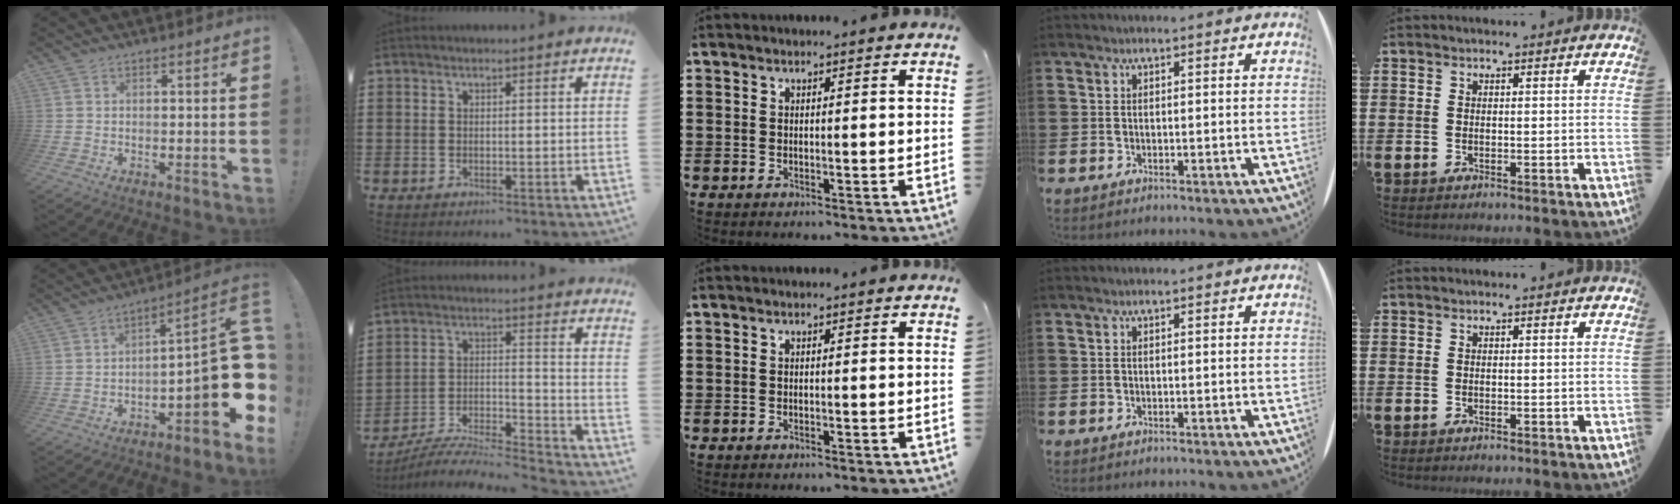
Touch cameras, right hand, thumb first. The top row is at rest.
{"thumb": {"total": 17.7, "force": [-3.2, 4.8, 16.7], "torque": [-0.219, 0.011, -0.045]}, "index": {"total": 6.2, "force": [-5.9, 0.5, 1.9], "torque": [-0.039, -0.007, -0.120]}}